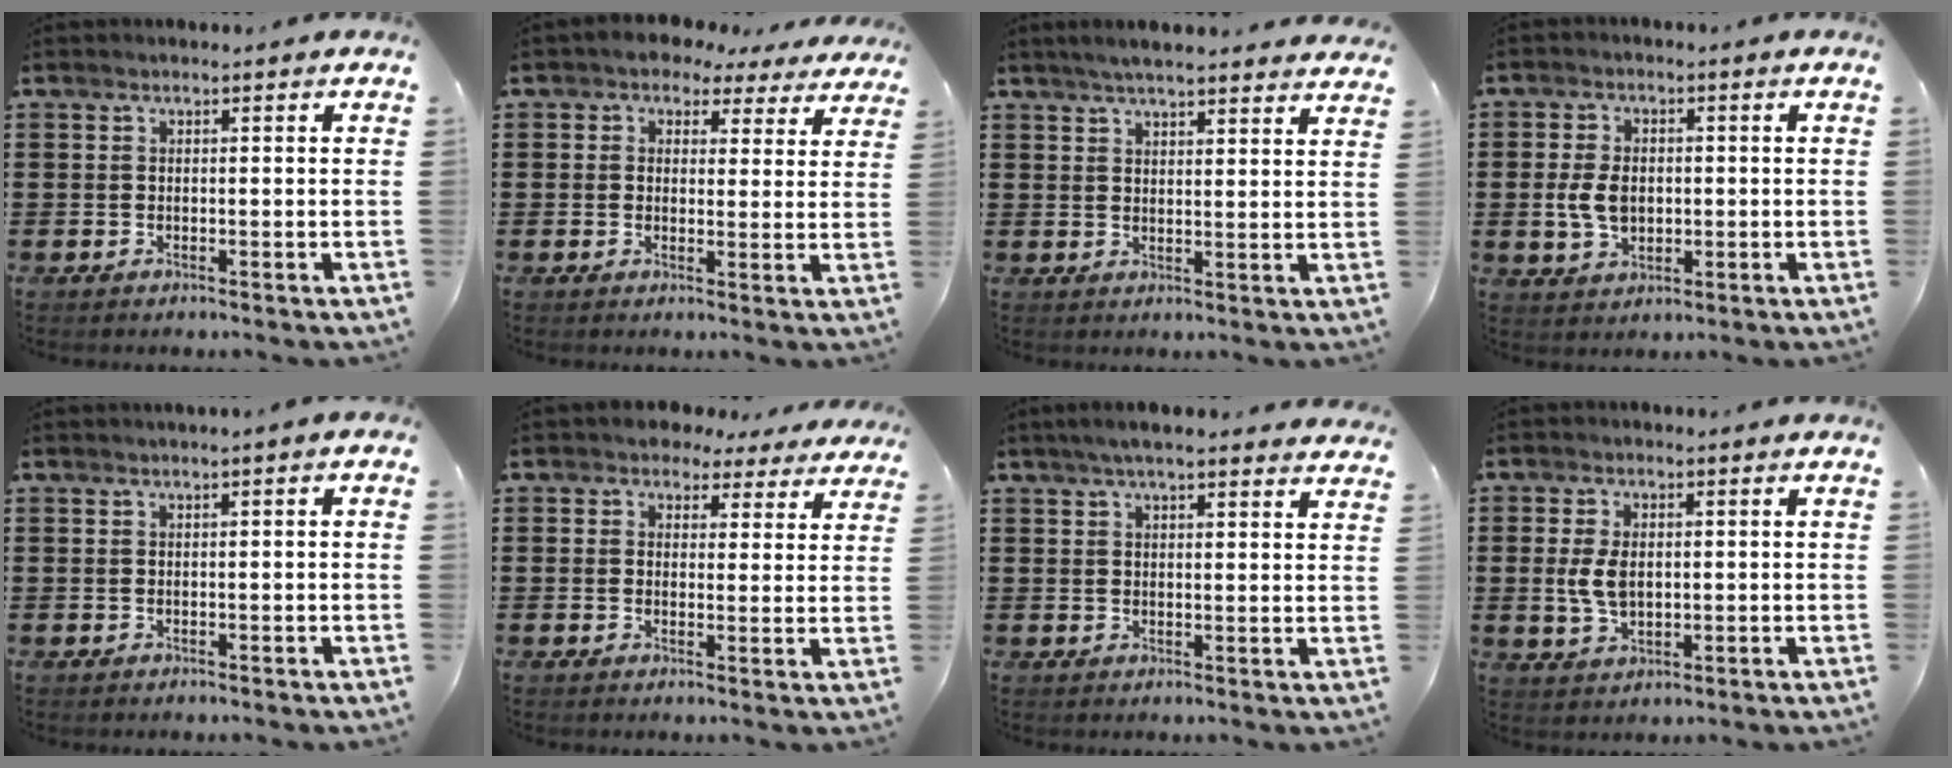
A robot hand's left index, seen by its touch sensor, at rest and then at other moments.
{"total": 3.2, "force": [2.6, 1.8, 0.6], "torque": [-0.021, -0.008, 0.043]}
{"total": 4.1, "force": [3.8, 0.0, 1.4], "torque": [-0.037, -0.009, 0.069]}
{"total": 5.5, "force": [-0.2, 3.7, 4.1], "torque": [-0.102, 0.003, -0.009]}
{"total": 0.7, "force": [0.1, 0.0, 0.6], "torque": [-0.009, -0.005, 0.003]}
{"total": 3.6, "force": [3.0, 1.8, 0.6], "torque": [-0.019, -0.002, 0.054]}
{"total": 4.1, "force": [3.5, 0.4, 2.1], "torque": [-0.048, 0.000, 0.064]}
{"total": 5.1, "force": [0.4, 3.1, 4.0], "torque": [-0.103, 0.001, 0.001]}